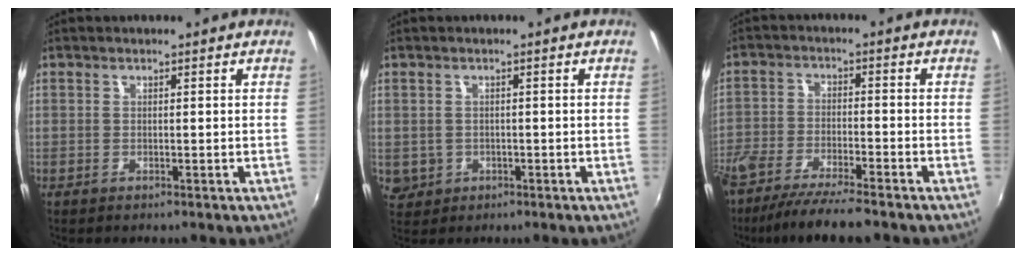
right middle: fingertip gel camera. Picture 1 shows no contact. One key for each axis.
{"total": 3.6, "fx": -0.4, "fy": 3.4, "fz": 1.2, "tx": -0.028, "ty": -0.002, "tz": 0.002}
{"total": 11.3, "fx": -9.2, "fy": 1.7, "fz": 6.2, "tx": -0.135, "ty": -0.027, "tz": -0.163}